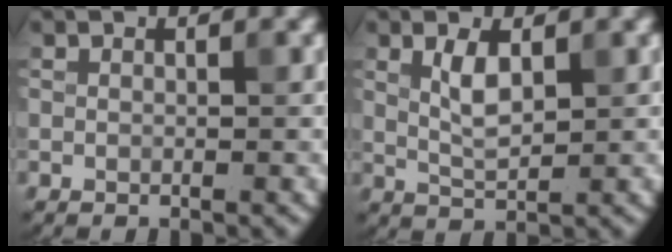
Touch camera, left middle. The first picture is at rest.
{"total": 2.6, "force": [1.0, 1.0, 2.2], "torque": [-0.046, 0.000, 0.021]}